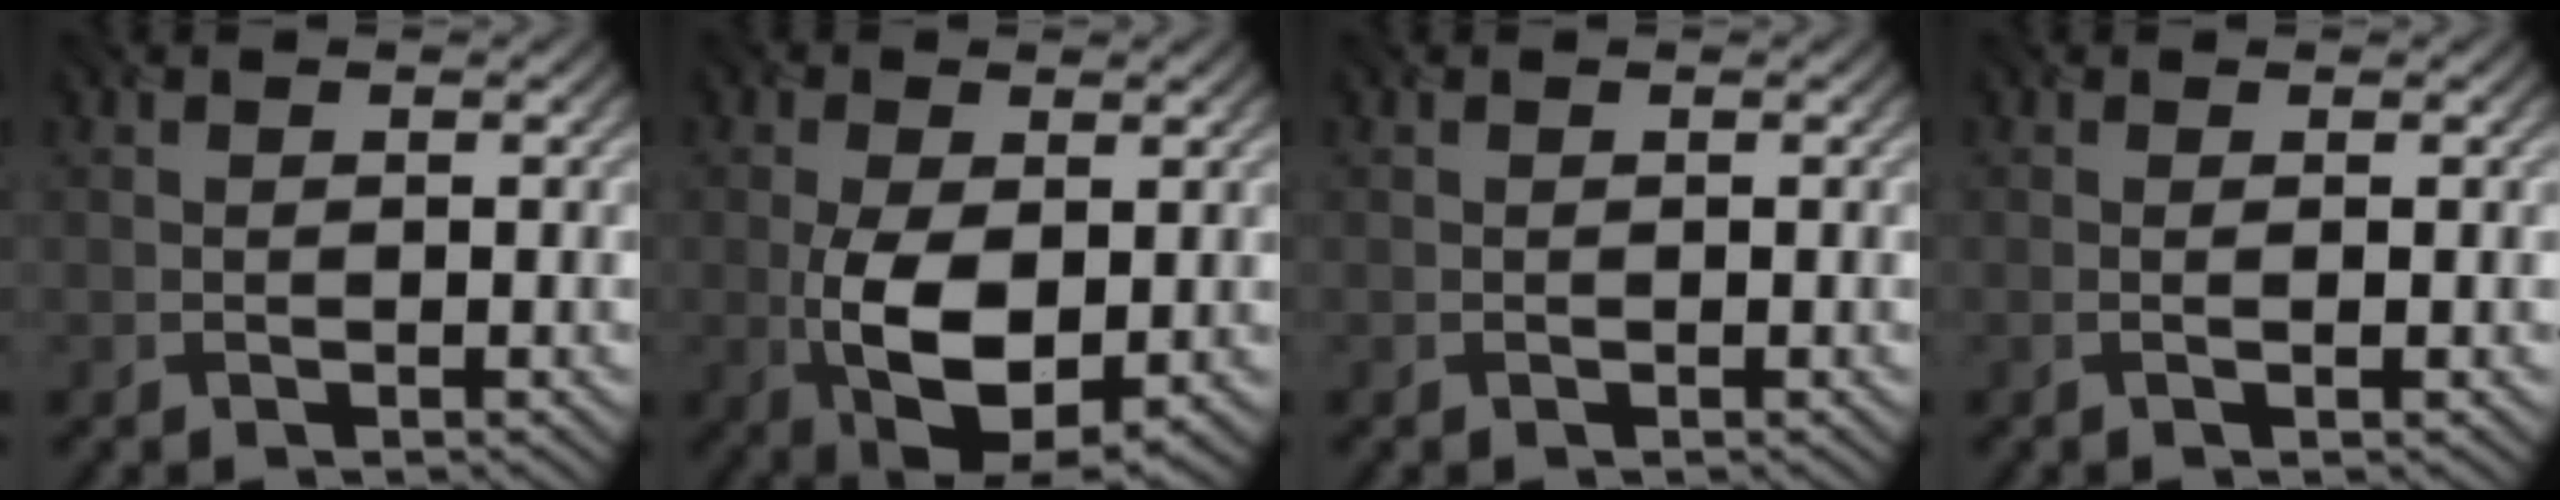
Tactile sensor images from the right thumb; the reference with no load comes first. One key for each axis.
{"total": 9.1, "fx": -1.4, "fy": 4.6, "fz": 7.8, "tx": -0.163, "ty": -0.015, "tz": -0.019}
{"total": 0.0}
{"total": 1.0, "fx": 0.1, "fy": 0.0, "fz": 1.0, "tx": -0.020, "ty": 0.002, "tz": -0.004}